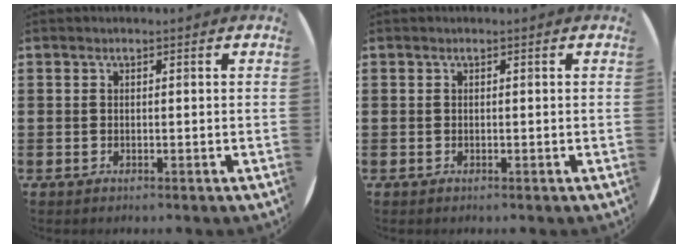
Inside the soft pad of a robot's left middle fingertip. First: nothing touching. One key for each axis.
{"total": 0.0}